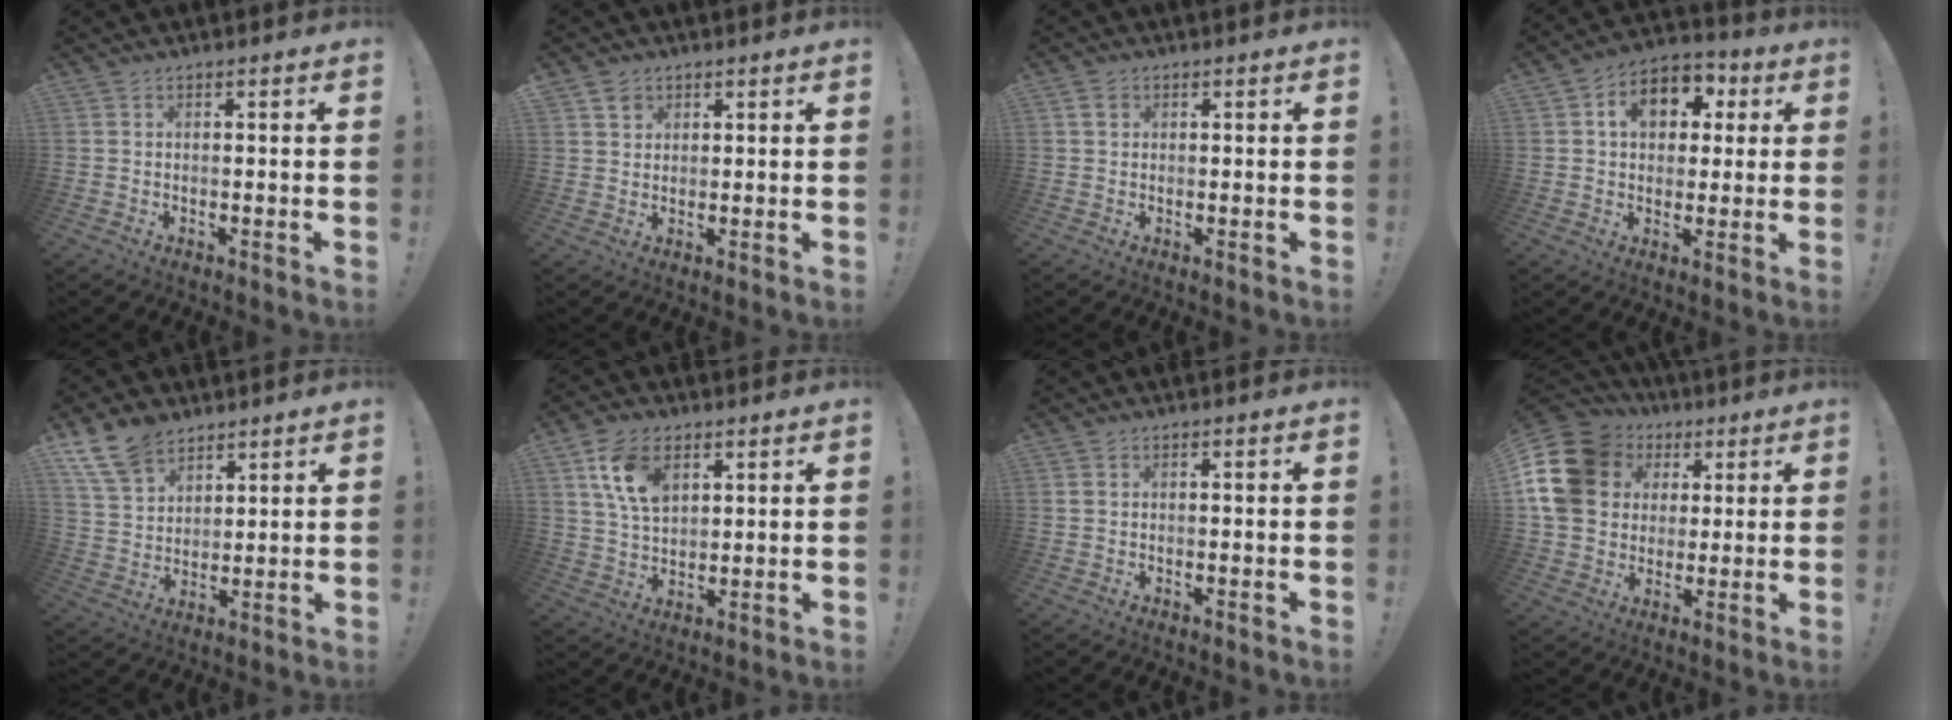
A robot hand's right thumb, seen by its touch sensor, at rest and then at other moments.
{"total": 3.2, "force": [2.0, 2.4, 0.5], "torque": [0.001, -0.008, 0.036]}
{"total": 2.1, "force": [0.9, 1.6, 1.0], "torque": [-0.009, -0.002, 0.015]}
{"total": 11.4, "force": [3.2, 8.7, 6.6], "torque": [-0.097, 0.002, 0.060]}
{"total": 12.3, "force": [8.7, 7.4, 4.5], "torque": [-0.090, -0.046, 0.171]}
{"total": 11.6, "force": [5.5, 7.2, 7.3], "torque": [-0.132, -0.009, 0.104]}
{"total": 0.8, "force": [0.2, 0.6, 0.5], "torque": [-0.014, 0.004, 0.005]}
{"total": 18.6, "force": [5.3, 15.0, 9.6], "torque": [-0.172, -0.011, 0.114]}